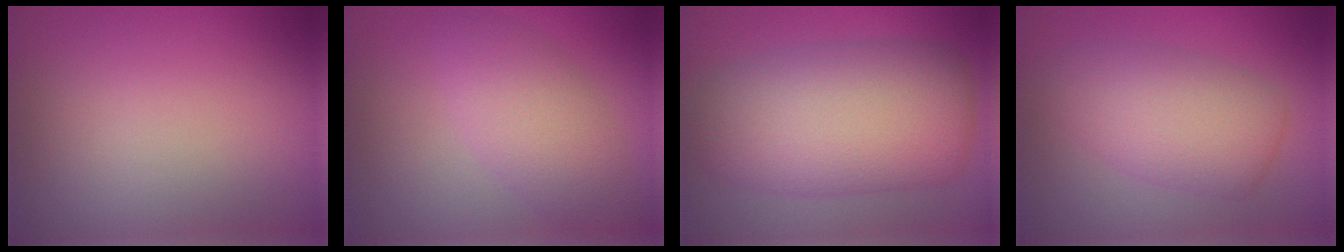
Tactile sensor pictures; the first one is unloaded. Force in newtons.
{"total": 5.2, "press": 5.2, "slide": 0.2}
{"total": 10.7, "press": 10.7, "slide": 0.4}
{"total": 5.8, "press": 5.8, "slide": 0.1}